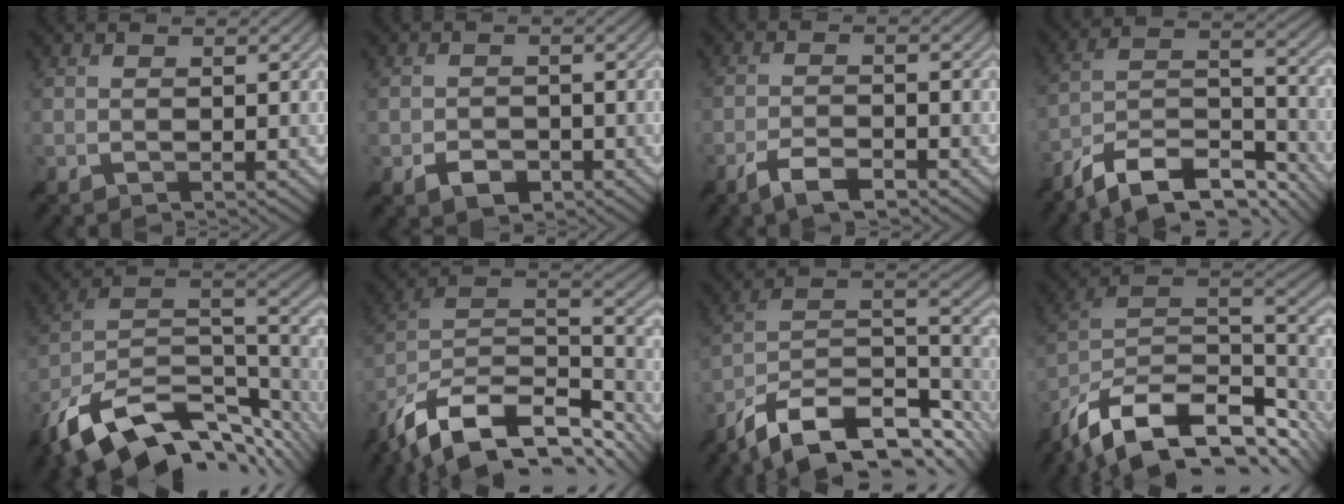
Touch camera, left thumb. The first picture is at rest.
{"total": 2.6, "force": [-1.6, 1.7, 1.3], "torque": [-0.016, -0.004, -0.028]}
{"total": 4.8, "force": [-3.4, 1.1, 3.1], "torque": [-0.057, -0.001, -0.067]}
{"total": 13.3, "force": [-10.5, 3.8, 7.3], "torque": [-0.141, 0.002, -0.190]}
{"total": 16.5, "force": [-9.8, 7.2, 11.1], "torque": [-0.243, -0.022, -0.161]}
{"total": 16.4, "force": [-11.0, 7.3, 9.7], "torque": [-0.237, -0.023, -0.174]}
{"total": 15.2, "force": [-10.1, 5.8, 9.8], "torque": [-0.217, -0.013, -0.165]}
{"total": 16.1, "force": [-9.6, 7.5, 10.6], "torque": [-0.241, -0.022, -0.155]}